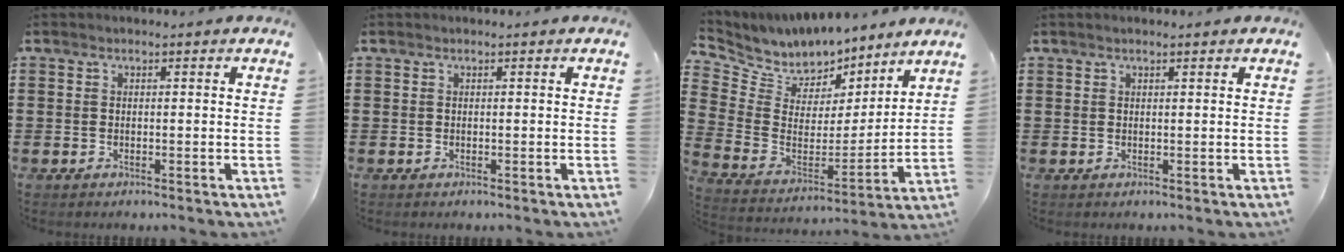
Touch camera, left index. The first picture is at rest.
{"total": 0.0}
{"total": 7.9, "force": [7.2, 3.2, 0.2], "torque": [-0.059, -0.054, 0.132]}
{"total": 0.8, "force": [0.5, 0.0, 0.6], "torque": [-0.012, -0.001, 0.010]}